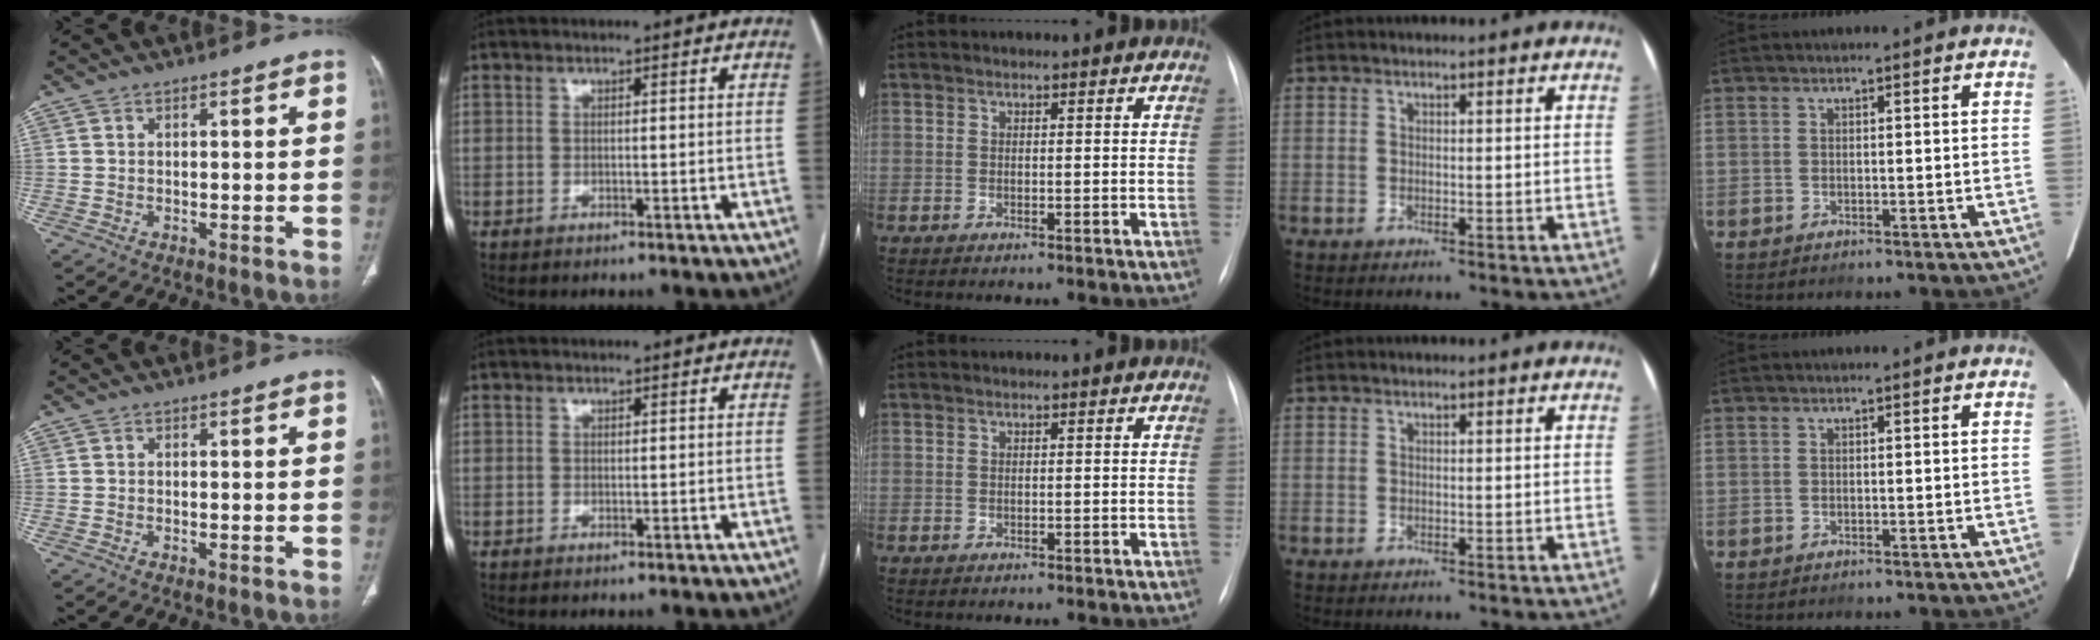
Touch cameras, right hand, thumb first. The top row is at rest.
{}